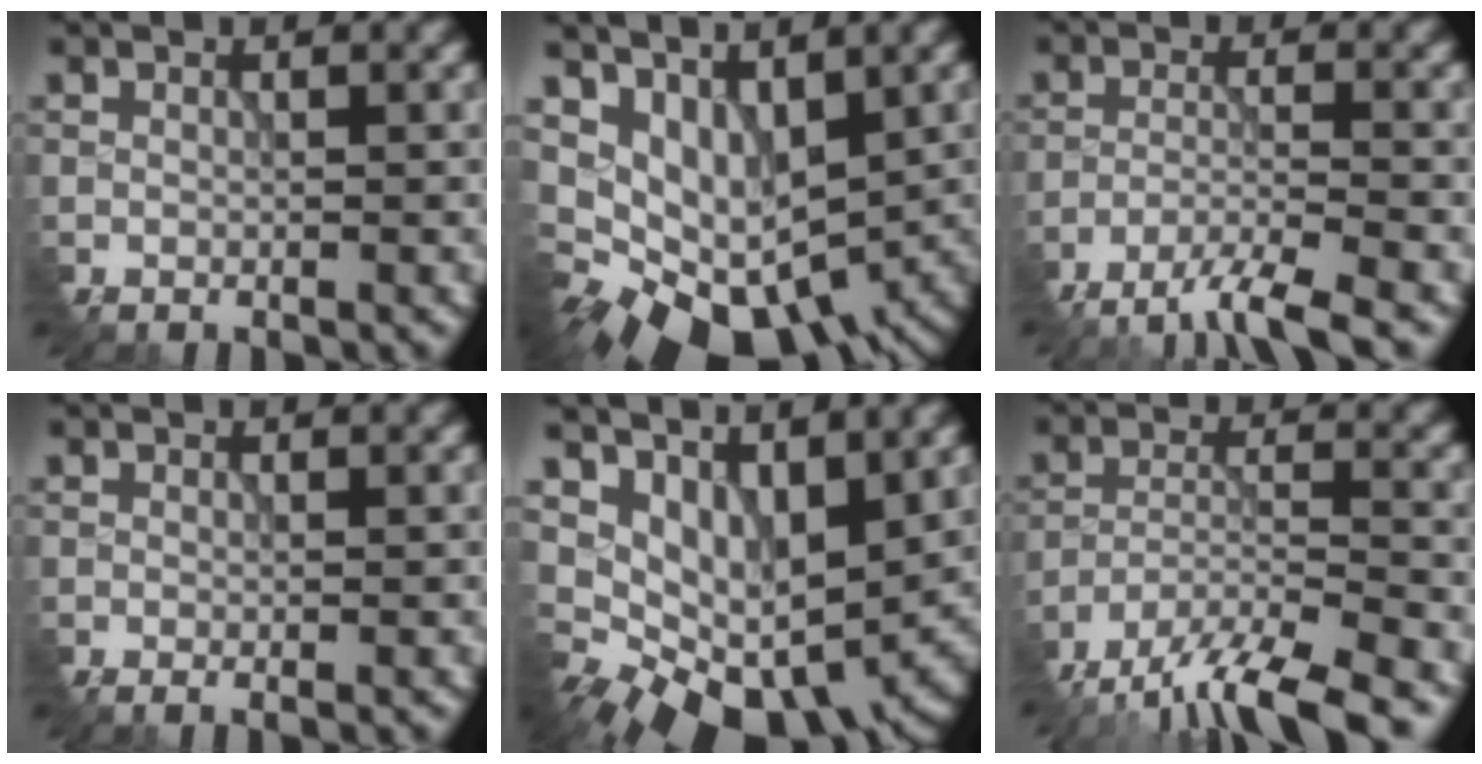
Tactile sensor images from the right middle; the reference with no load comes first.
{"total": 6.2, "force": [0.0, 4.8, 3.9], "torque": [-0.047, -0.010, 0.028]}
{"total": 5.0, "force": [-4.2, 0.6, 2.6], "torque": [-0.047, -0.005, -0.075]}
{"total": 1.0, "force": [-0.4, 0.2, 0.8], "torque": [-0.017, -0.005, -0.006]}
{"total": 8.5, "force": [0.8, 5.8, 6.2], "torque": [-0.084, -0.021, 0.052]}
{"total": 10.4, "force": [-9.1, 2.4, 4.5], "torque": [-0.078, -0.025, -0.144]}